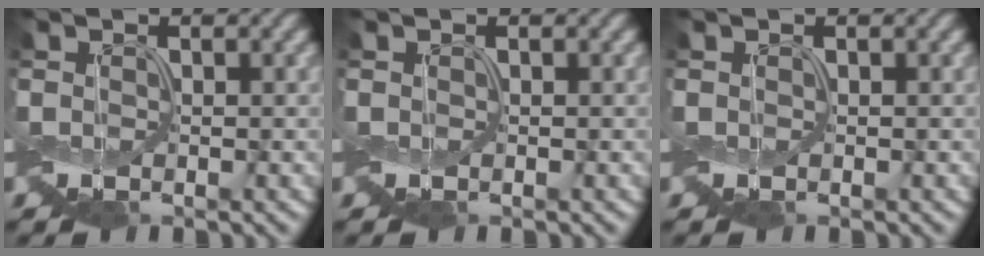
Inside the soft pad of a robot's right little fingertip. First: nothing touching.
{"total": 0.0}
{"total": 0.0}